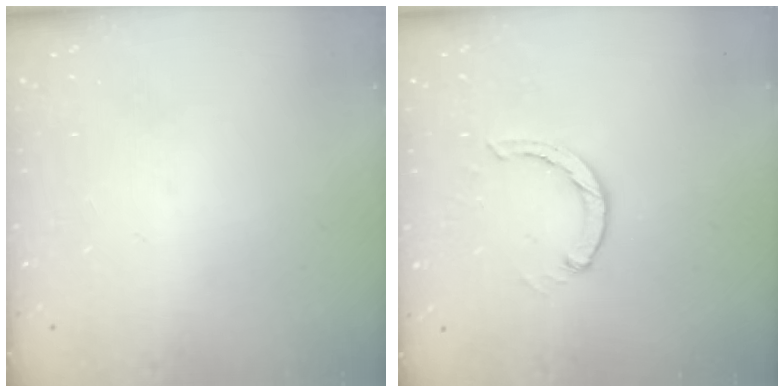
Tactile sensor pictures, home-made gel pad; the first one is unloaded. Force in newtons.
{"total": 1.3, "press": 1.2, "slide": 0.3}